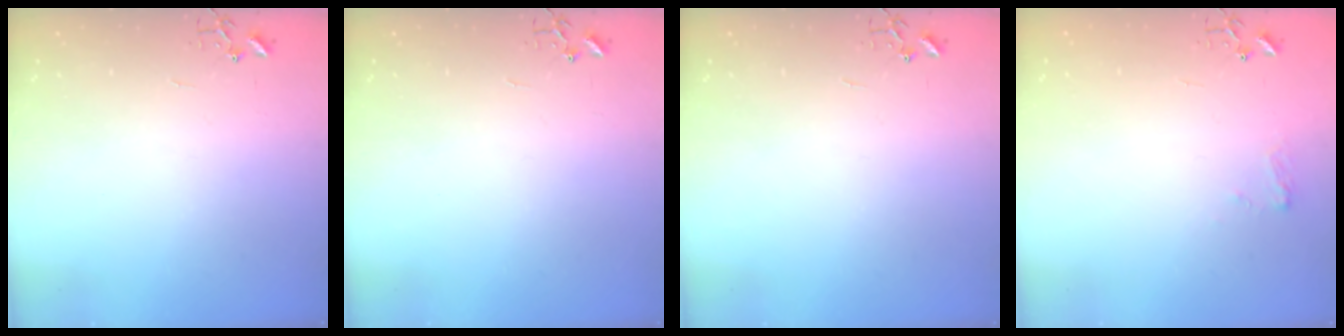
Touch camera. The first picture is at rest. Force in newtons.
{"total": 0.0}
{"total": 0.0}
{"total": 5.9, "press": 5.9, "slide": 0.7}